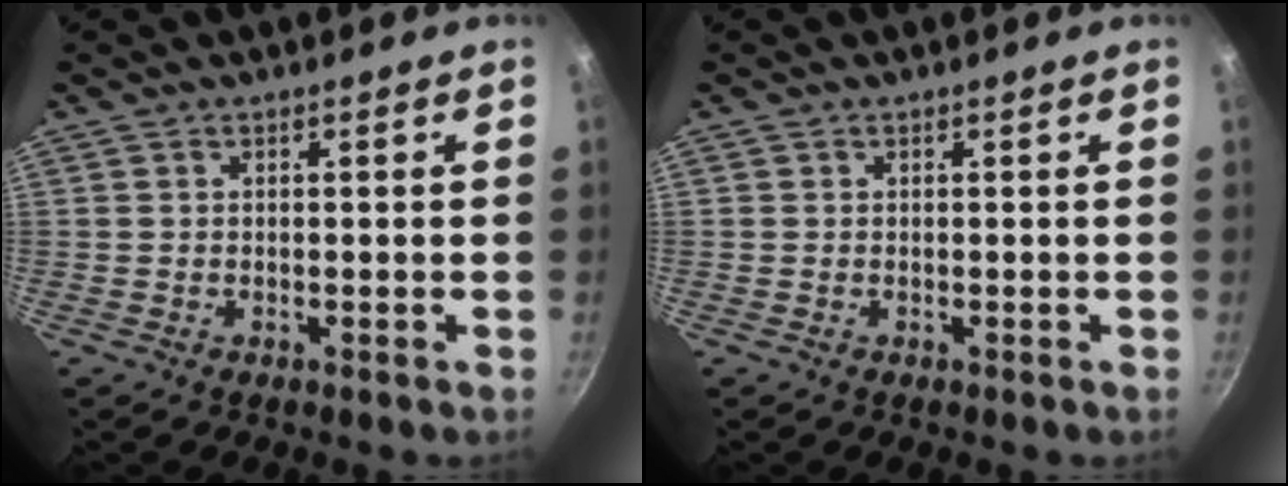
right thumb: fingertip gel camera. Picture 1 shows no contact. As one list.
[{"total": 0.0}]